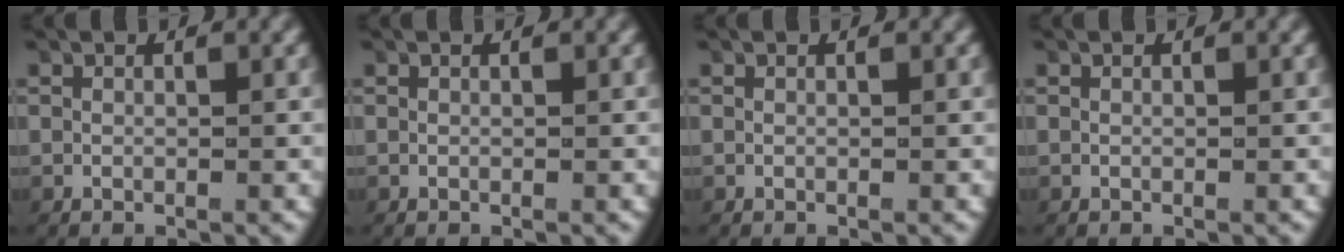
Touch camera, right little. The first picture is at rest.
{"total": 0.0}
{"total": 0.0}
{"total": 0.0}